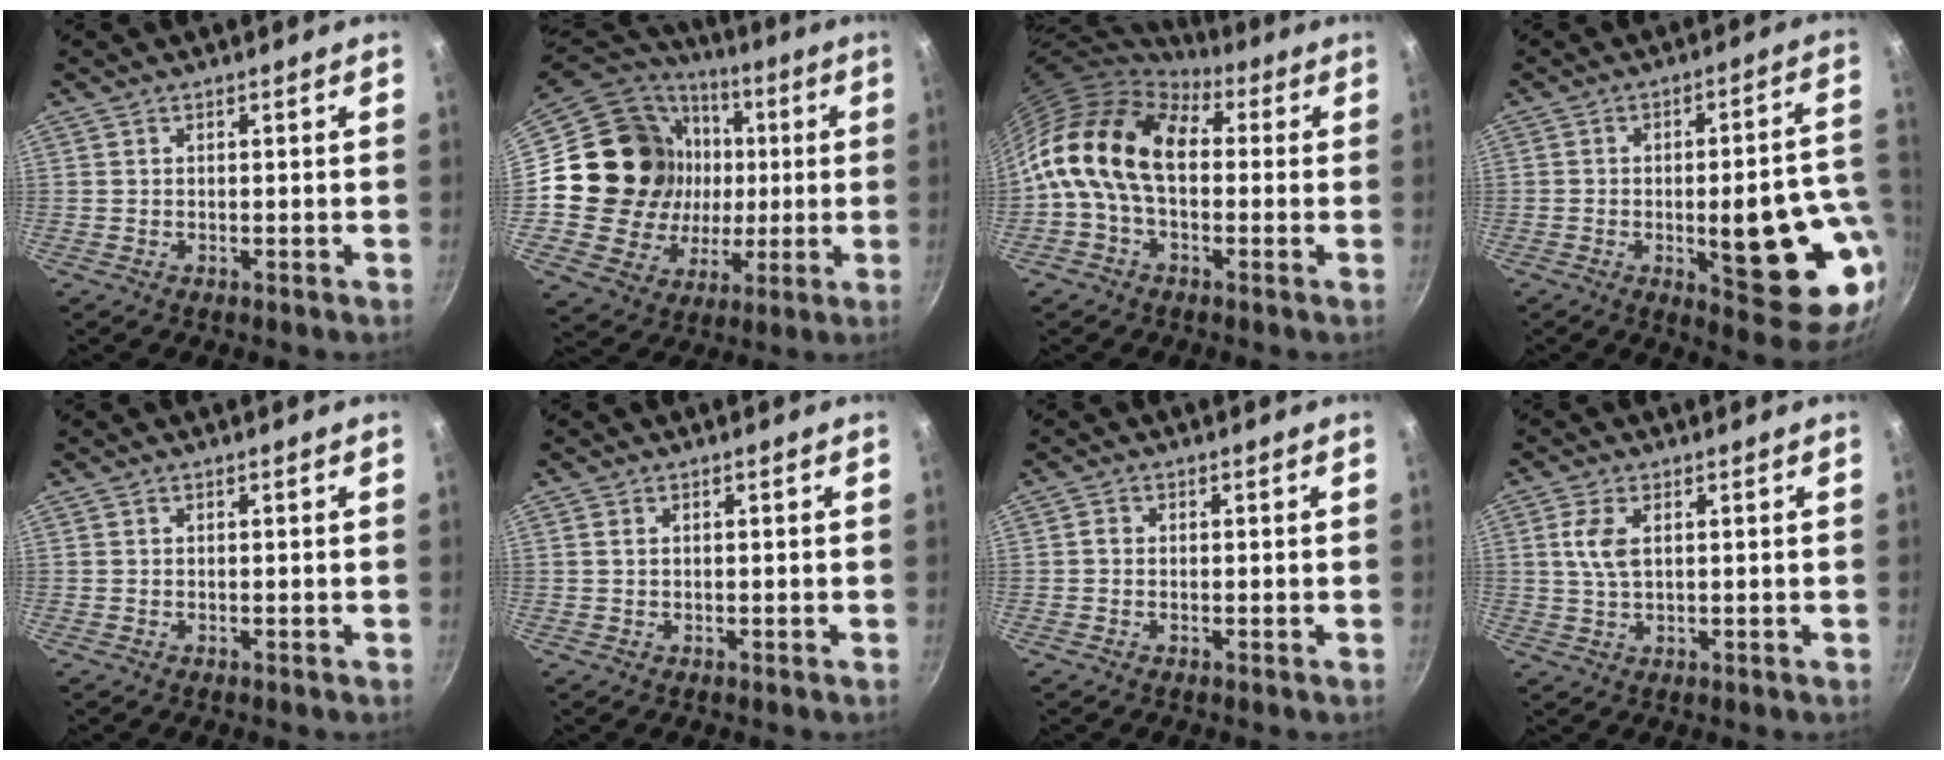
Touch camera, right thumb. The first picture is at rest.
{"total": 23.3, "force": [1.7, 20.5, 11.1], "torque": [-0.183, 0.016, 0.041]}
{"total": 16.2, "force": [1.7, 10.6, 12.1], "torque": [-0.202, 0.023, 0.008]}
{"total": 20.2, "force": [-4.3, 7.0, 18.5], "torque": [-0.204, 0.016, -0.050]}
{"total": 0.0}
{"total": 0.6, "force": [0.2, 0.4, 0.4], "torque": [-0.009, 0.000, 0.003]}
{"total": 0.8, "force": [0.0, 0.6, 0.5], "torque": [-0.011, 0.005, -0.005]}
{"total": 4.6, "force": [1.2, 2.2, 3.8], "torque": [-0.081, -0.001, 0.024]}